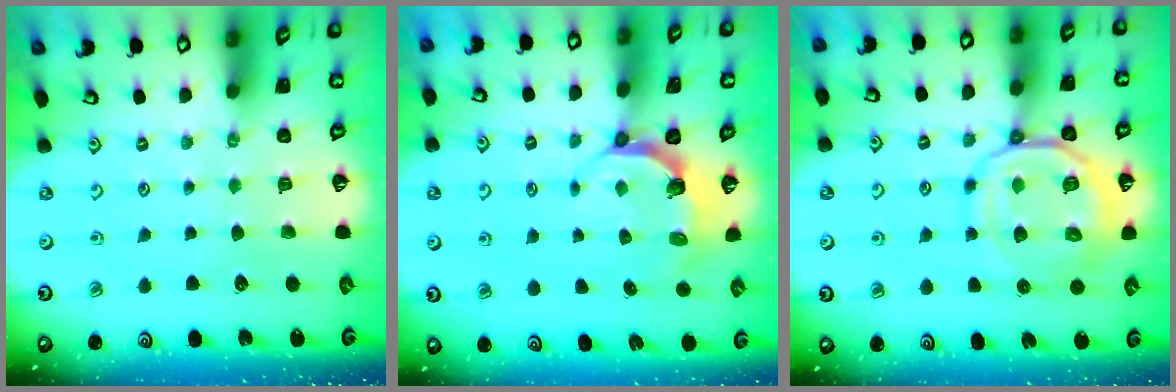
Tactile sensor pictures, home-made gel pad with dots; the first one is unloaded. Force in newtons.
{"total": 5.5, "press": 4.5, "slide": 3.1}
{"total": 14.0, "press": 14.0, "slide": 1.5}